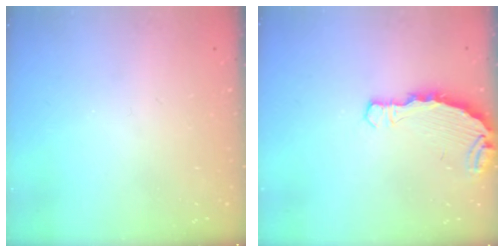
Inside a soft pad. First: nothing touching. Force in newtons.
{"total": 4.9, "press": 4.8, "slide": 0.5}